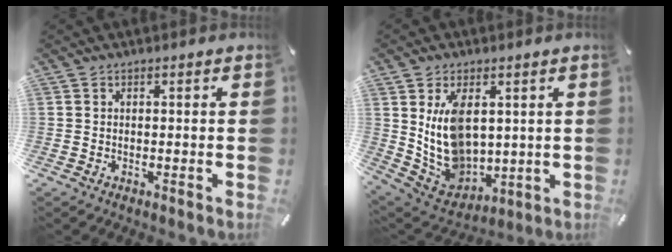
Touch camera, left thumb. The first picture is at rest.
{"total": 12.3, "force": [3.6, 8.8, 7.9], "torque": [-0.180, -0.023, 0.071]}